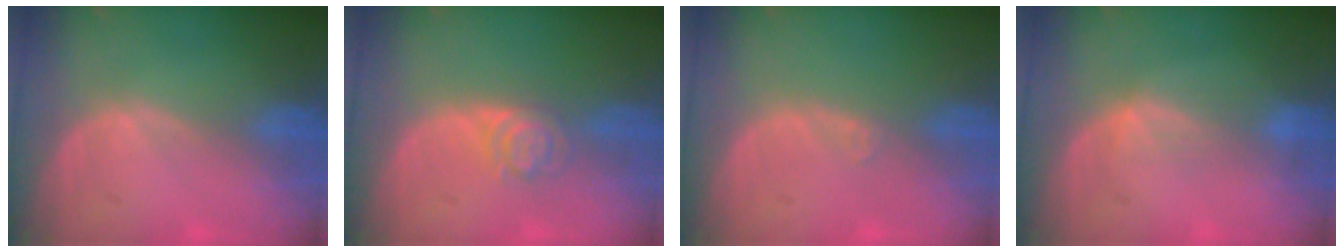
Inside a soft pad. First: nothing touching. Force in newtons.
{"total": 3.9, "press": 3.6, "slide": 1.6}
{"total": 0.6, "press": 0.5, "slide": 0.4}
{"total": 2.4, "press": 2.4, "slide": 0.4}